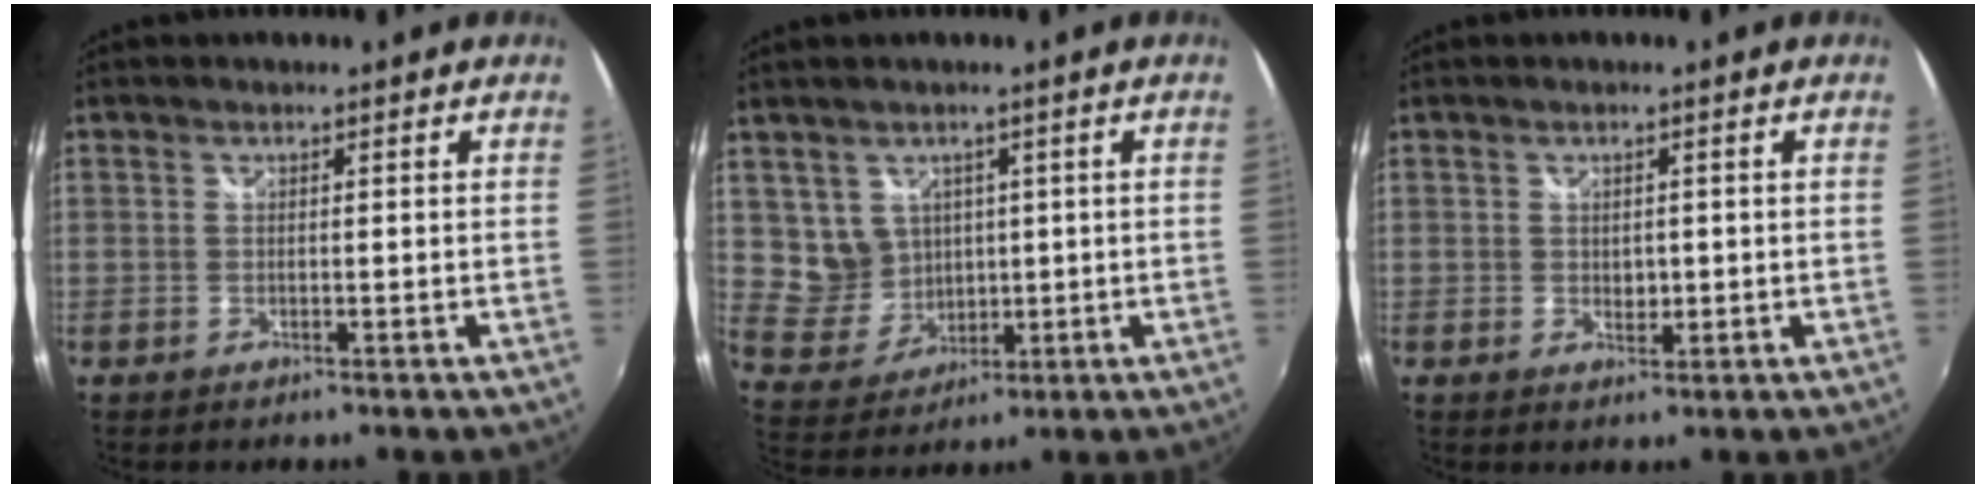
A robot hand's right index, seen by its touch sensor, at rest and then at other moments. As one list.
[{"total": 6.9, "force": [2.2, 6.4, 1.6], "torque": [-0.036, 0.003, 0.057]}, {"total": 2.0, "force": [0.0, 1.6, 1.1], "torque": [-0.016, 0.000, 0.001]}]